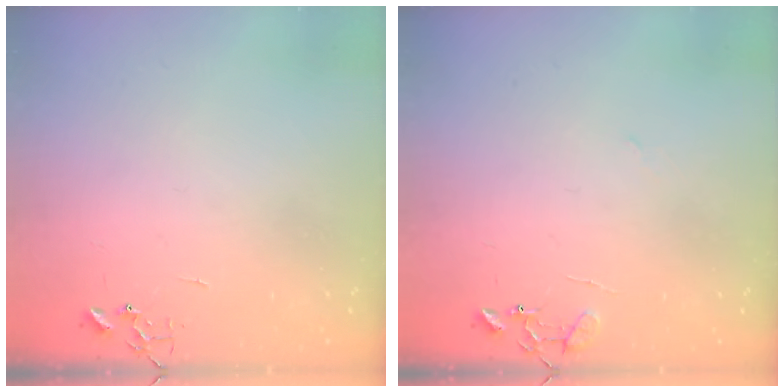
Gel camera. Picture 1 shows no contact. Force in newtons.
{"total": 8.7, "press": 8.7, "slide": 0.8}